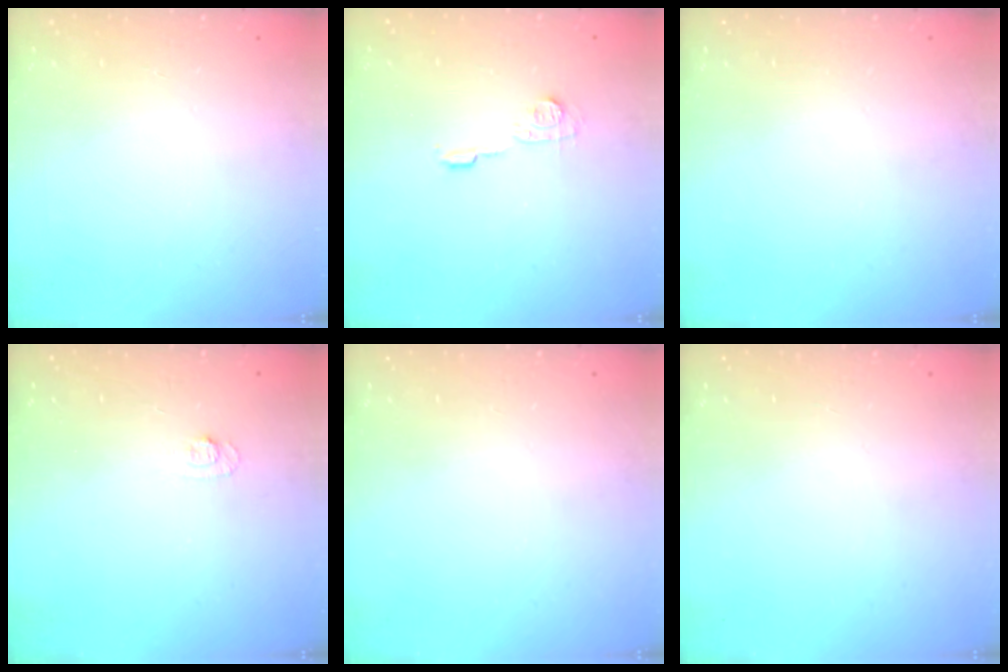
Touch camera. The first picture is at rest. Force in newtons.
{"total": 6.2, "press": 6.2, "slide": 0.2}
{"total": 0.0}
{"total": 4.1, "press": 4.1, "slide": 0.5}
{"total": 0.0}
{"total": 0.0}